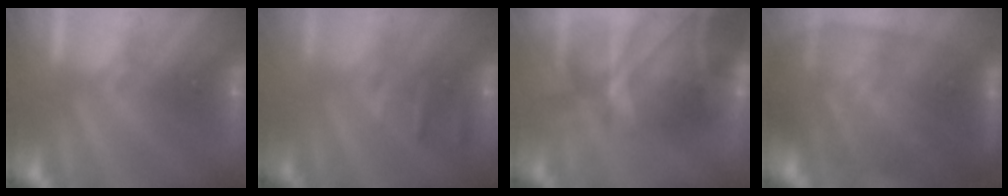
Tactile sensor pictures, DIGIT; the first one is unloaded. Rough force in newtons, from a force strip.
{"total": 2.4}
{"total": 7.4}
{"total": 10.3}